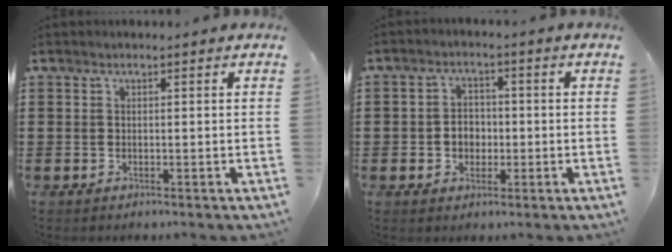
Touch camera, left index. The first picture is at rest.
{"total": 3.3, "force": [-0.8, 2.8, 1.7], "torque": [-0.040, 0.006, -0.018]}